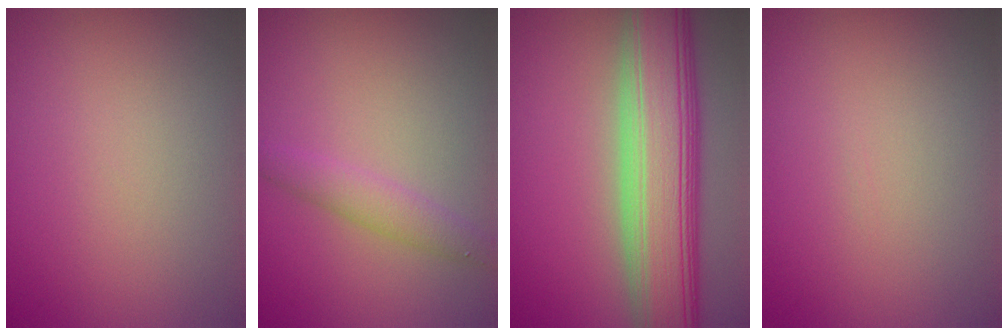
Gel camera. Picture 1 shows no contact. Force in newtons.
{"total": 2.1, "press": 2.1, "slide": 0.1}
{"total": 10.6, "press": 10.6, "slide": 0.7}
{"total": 0.0}